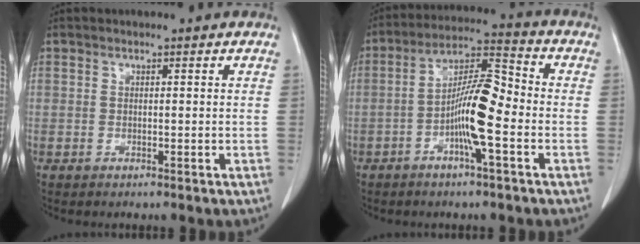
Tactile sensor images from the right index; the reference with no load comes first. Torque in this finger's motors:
{"motor_torque": [0.49, -0.28, 0.23, 0.12]}